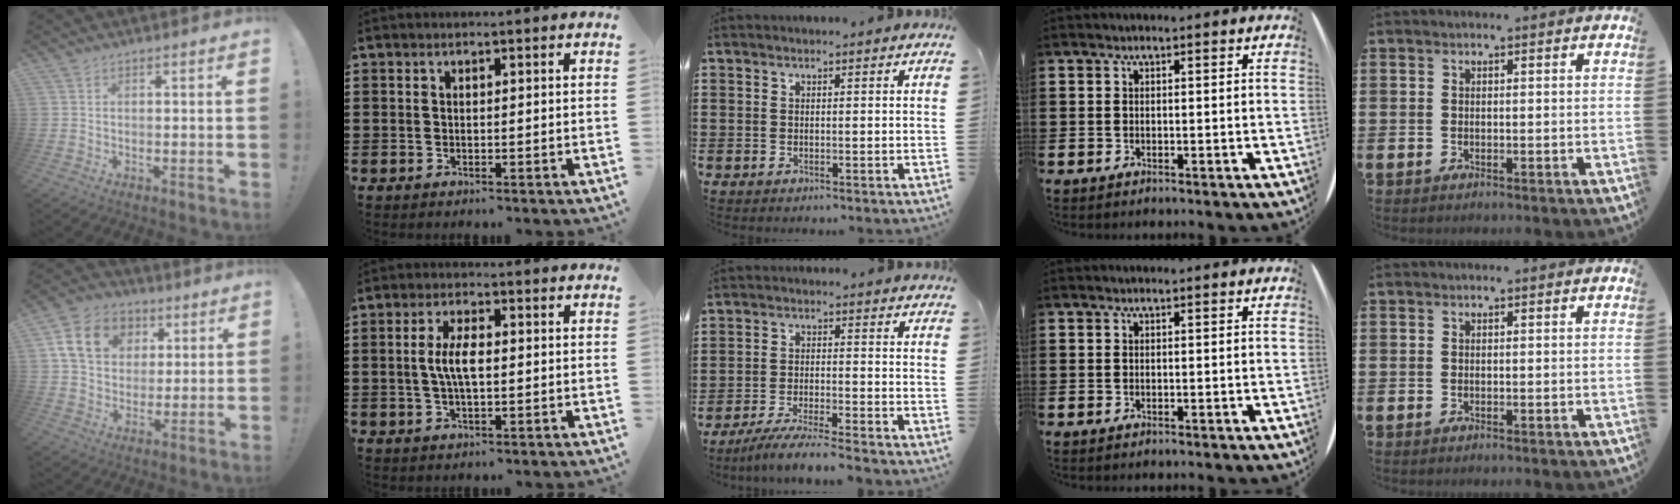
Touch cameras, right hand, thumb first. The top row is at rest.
{"thumb": {"total": 15.4, "force": [4.9, 12.3, 7.9], "torque": [-0.107, -0.009, 0.100]}, "index": {"total": 5.0, "force": [0.0, 1.8, 4.7], "torque": [-0.102, -0.001, -0.007]}, "middle": {"total": 5.0, "force": [-4.7, -0.1, 1.8], "torque": [-0.044, -0.012, -0.093]}}